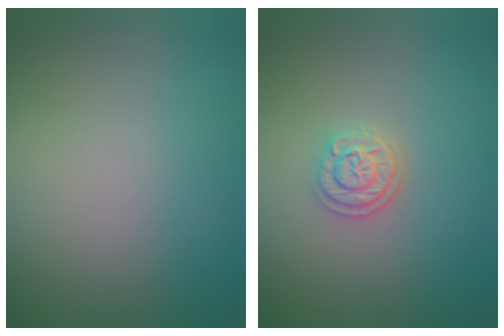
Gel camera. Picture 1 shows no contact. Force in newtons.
{"total": 2.4, "press": 2.1, "slide": 1.1}